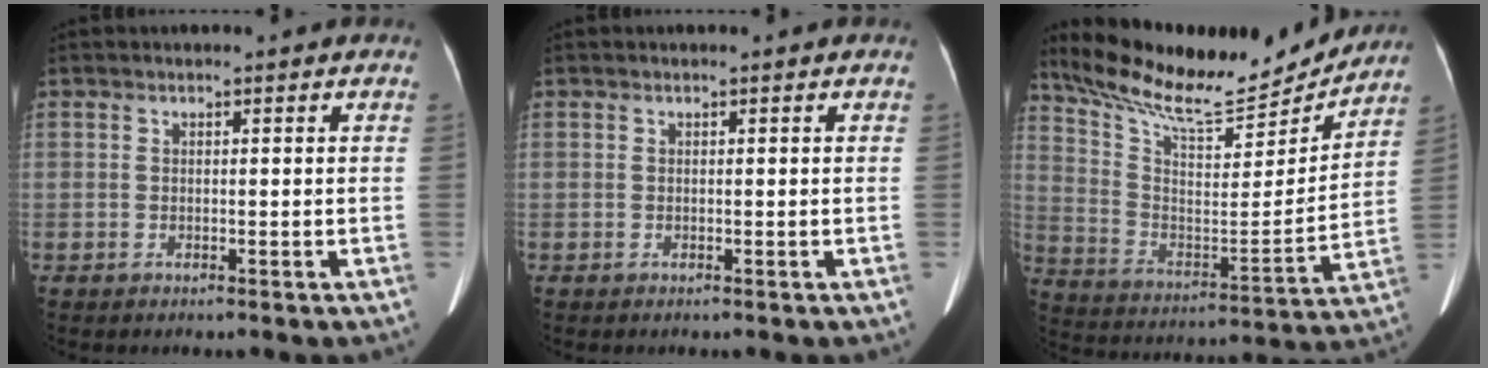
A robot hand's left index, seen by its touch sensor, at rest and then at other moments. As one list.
[{"total": 0.0}, {"total": 20.7, "force": [19.0, 3.6, 7.4], "torque": [-0.139, -0.016, 0.304]}]